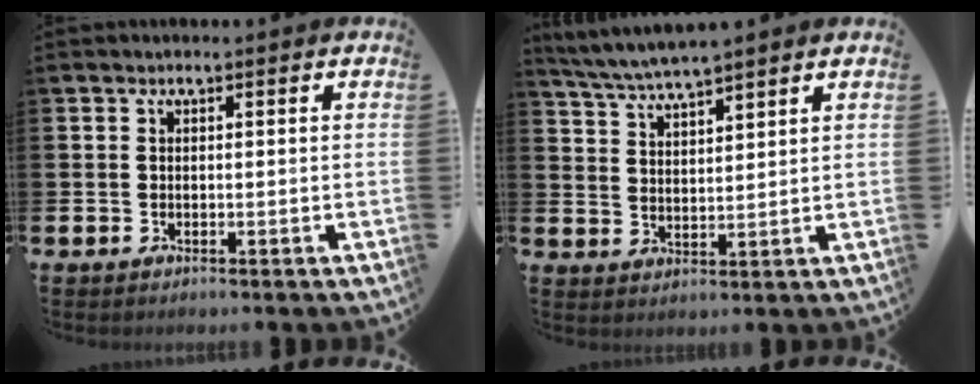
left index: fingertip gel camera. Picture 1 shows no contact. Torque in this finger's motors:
{"motor_torque": [1.06, -1.07, 0.57, 0.21]}